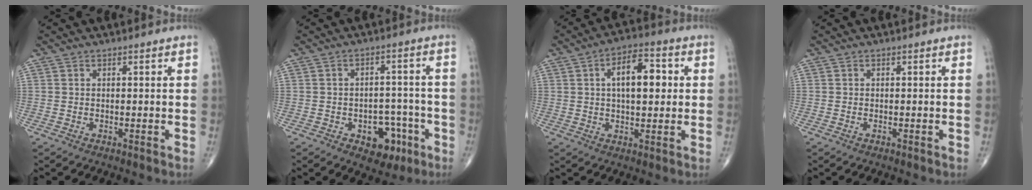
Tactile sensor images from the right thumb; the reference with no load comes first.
{"total": 8.4, "force": [-3.8, 5.6, 5.0], "torque": [-0.030, 0.032, -0.045]}
{"total": 10.4, "force": [1.9, 5.0, 8.9], "torque": [-0.119, 0.012, 0.024]}
{"total": 0.0}